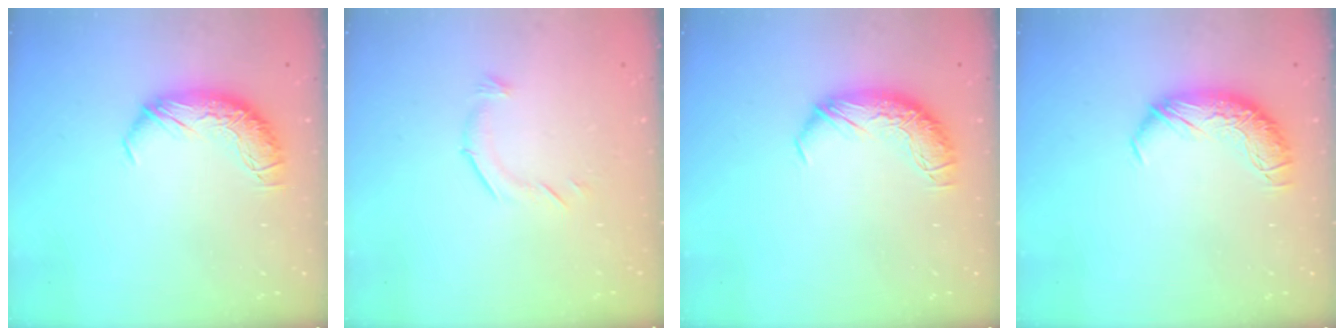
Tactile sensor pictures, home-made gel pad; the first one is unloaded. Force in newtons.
{"total": 6.7, "press": 6.6, "slide": 0.9}
{"total": 0.0}
{"total": 0.0}